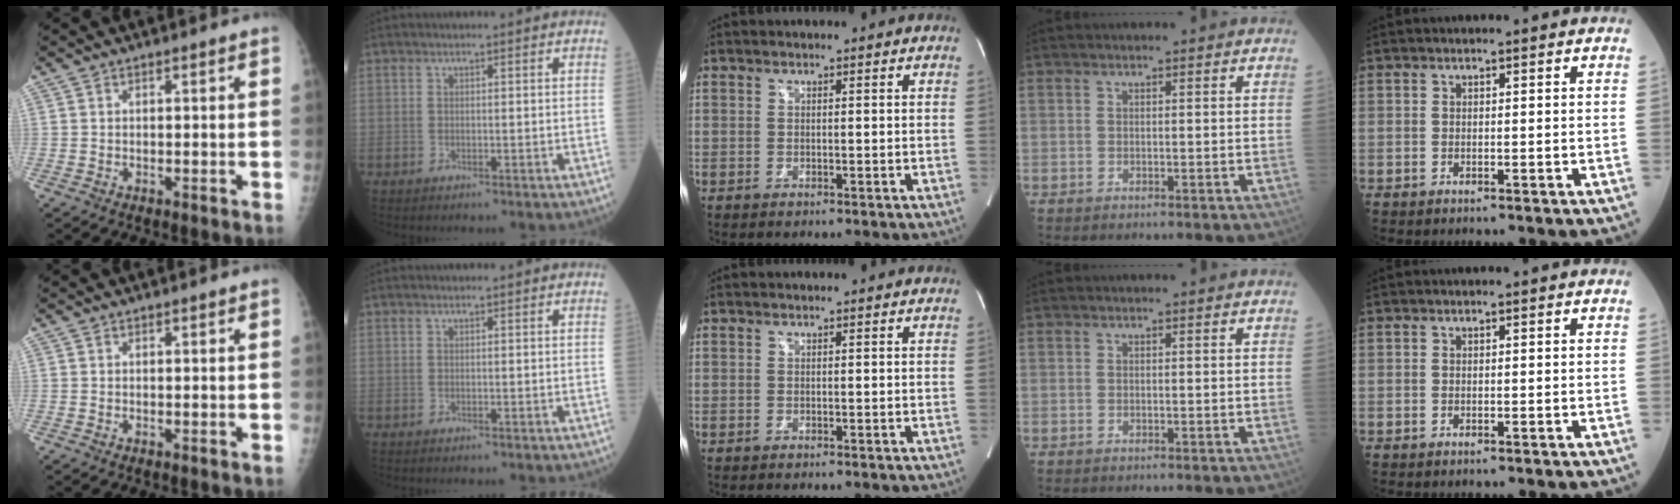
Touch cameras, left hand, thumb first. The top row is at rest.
{}